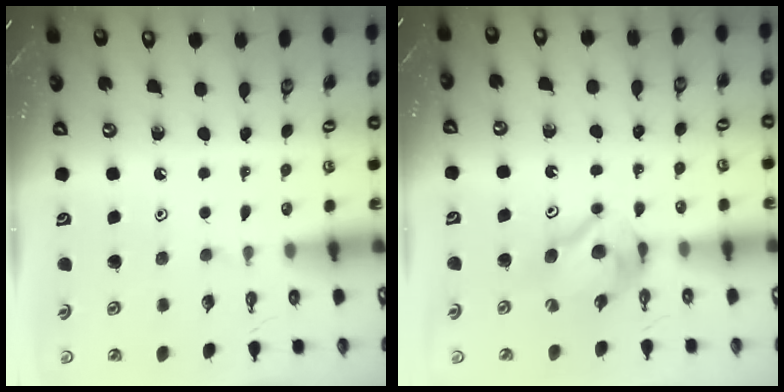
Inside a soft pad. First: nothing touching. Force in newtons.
{"total": 7.8, "press": 7.8, "slide": 0.6}